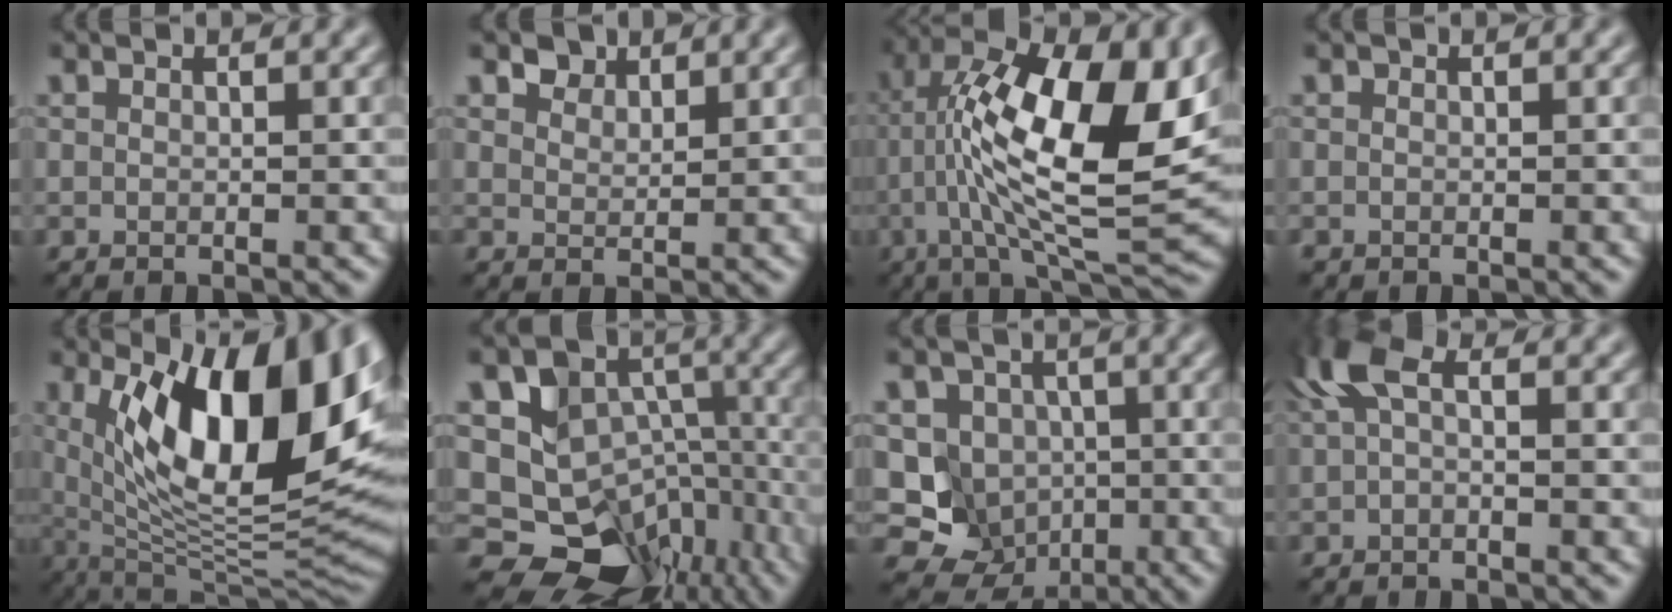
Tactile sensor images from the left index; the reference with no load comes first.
{"total": 2.1, "force": [1.7, 1.2, 0.6], "torque": [-0.018, -0.004, 0.030]}
{"total": 14.5, "force": [0.7, 5.0, 13.6], "torque": [-0.232, 0.009, 0.004]}
{"total": 0.5, "force": [-0.1, 0.5, -0.1], "torque": [0.005, -0.003, -0.003]}
{"total": 15.0, "force": [4.4, 6.0, 13.0], "torque": [-0.183, -0.016, 0.069]}
{"total": 10.8, "force": [-3.1, 9.0, 5.1], "torque": [-0.077, -0.011, -0.042]}
{"total": 8.9, "force": [-1.3, 8.1, 3.2], "torque": [-0.042, 0.012, -0.048]}
{"total": 3.4, "force": [0.7, 1.5, 2.9], "torque": [-0.061, 0.012, 0.003]}